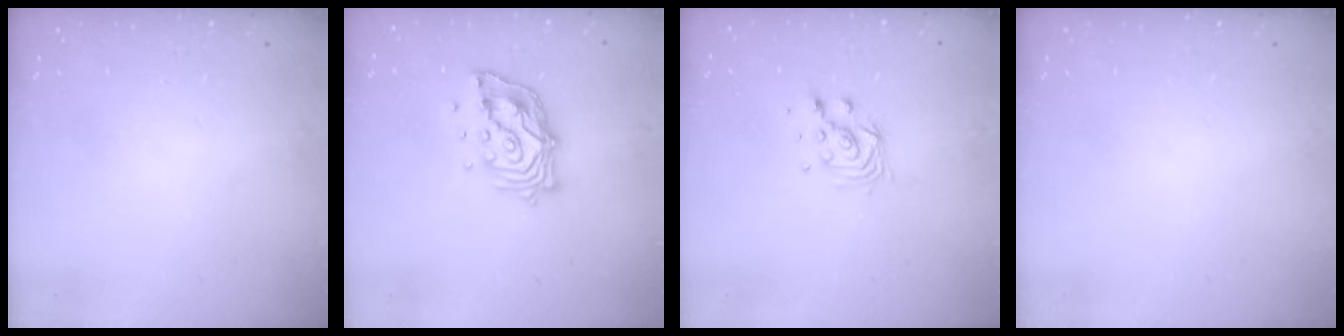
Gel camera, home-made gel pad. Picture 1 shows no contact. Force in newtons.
{"total": 12.4, "press": 12.4, "slide": 1.2}
{"total": 6.8, "press": 6.8, "slide": 0.5}
{"total": 0.0}